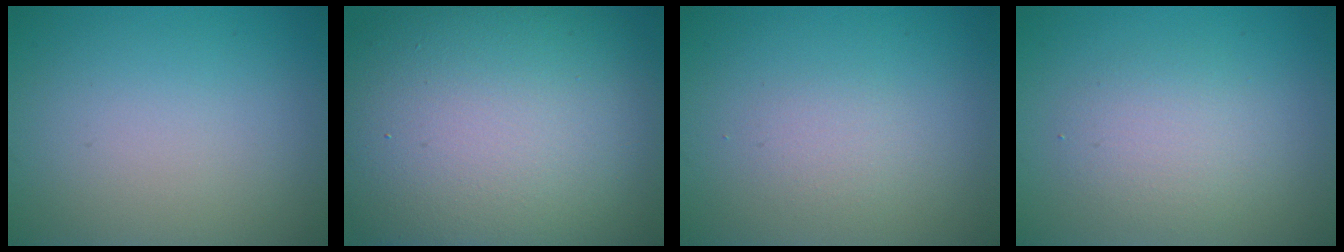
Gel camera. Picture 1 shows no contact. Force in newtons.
{"total": 17.8, "press": 17.8, "slide": 0.7}
{"total": 1.3, "press": 1.3, "slide": 0.0}
{"total": 2.6, "press": 2.6, "slide": 0.2}